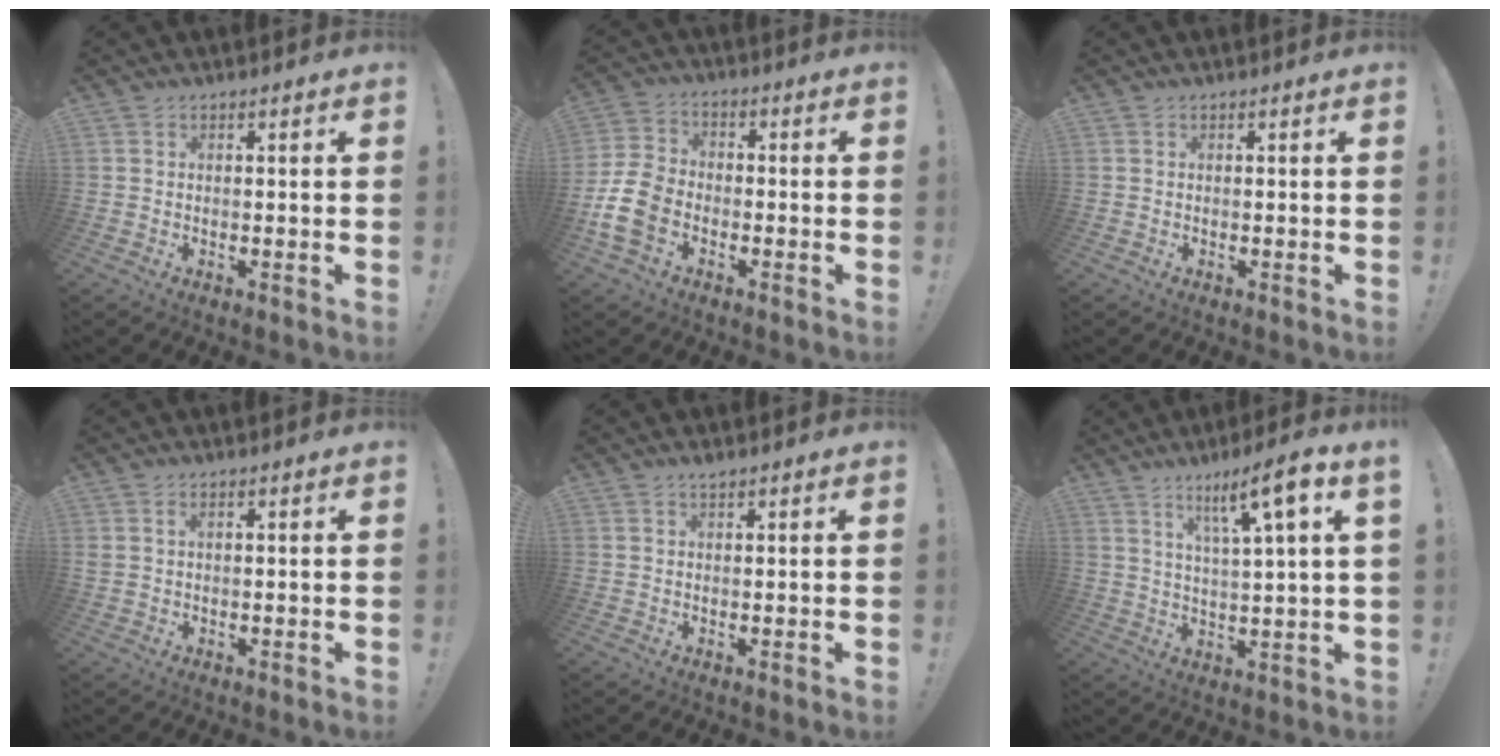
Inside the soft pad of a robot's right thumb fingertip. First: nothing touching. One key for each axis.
{"total": 11.6, "fx": -5.0, "fy": 8.2, "fz": 6.6, "tx": -0.134, "ty": 0.029, "tz": -0.092}
{"total": 0.0}
{"total": 1.6, "fx": 0.7, "fy": 1.0, "fz": 1.1, "tx": -0.027, "ty": 0.004, "tz": 0.014}
{"total": 1.2, "fx": 1.1, "fy": 0.1, "fz": 0.4, "tx": 0.001, "ty": -0.005, "tz": 0.019}
{"total": 10.7, "fx": 5.5, "fy": 0.2, "fz": 9.2, "tx": -0.151, "ty": -0.025, "tz": 0.079}